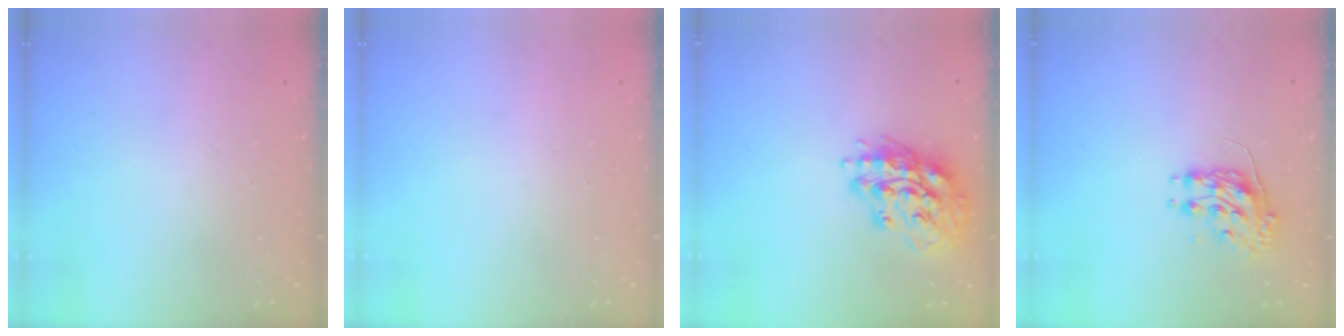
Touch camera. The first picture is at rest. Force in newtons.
{"total": 0.0}
{"total": 16.7, "press": 16.5, "slide": 2.3}
{"total": 8.6, "press": 8.6, "slide": 0.2}